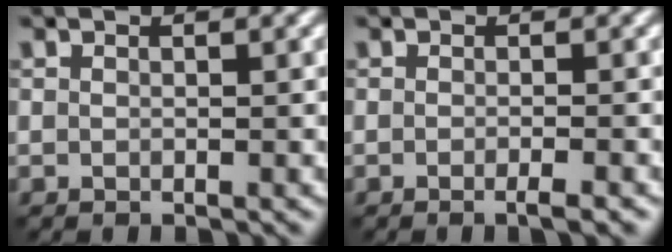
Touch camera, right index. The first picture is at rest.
{"total": 1.8, "force": [-0.8, 0.4, 1.5], "torque": [-0.014, -0.003, -0.015]}